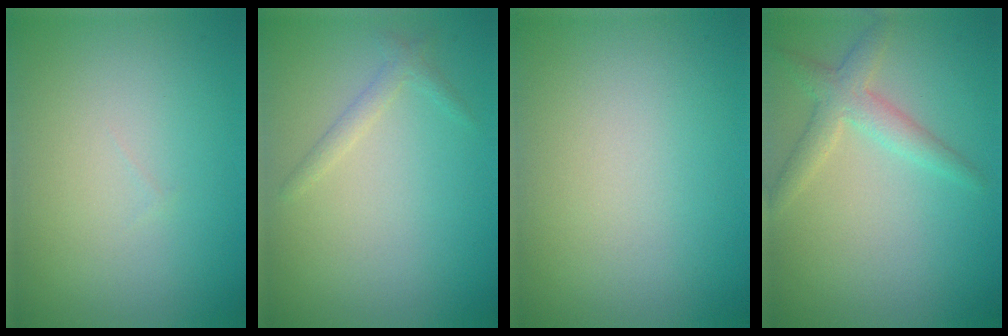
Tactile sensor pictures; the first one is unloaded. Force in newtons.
{"total": 1.2, "press": 1.2, "slide": 0.1}
{"total": 0.0}
{"total": 2.8, "press": 2.8, "slide": 0.1}